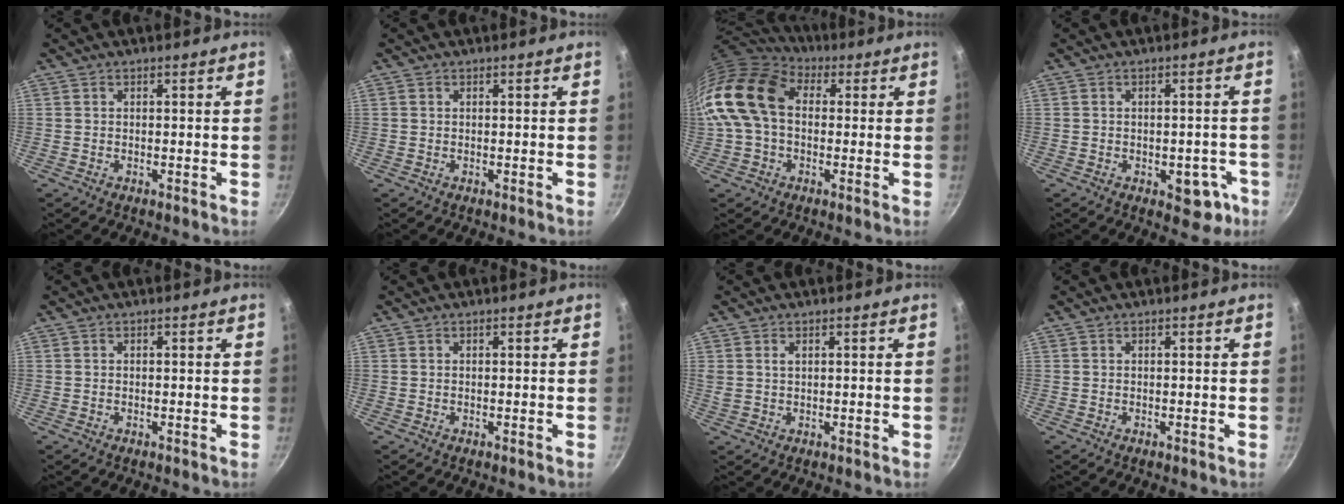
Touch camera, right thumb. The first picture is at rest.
{"total": 0.0}
{"total": 16.4, "force": [1.4, 11.6, 11.5], "torque": [-0.206, 0.030, 0.009]}
{"total": 6.6, "force": [-2.5, 4.1, 4.6], "torque": [-0.020, 0.018, -0.022]}
{"total": 0.0}
{"total": 0.0}
{"total": 1.3, "force": [0.5, 0.9, 0.9], "torque": [-0.017, 0.001, 0.013]}
{"total": 0.0}